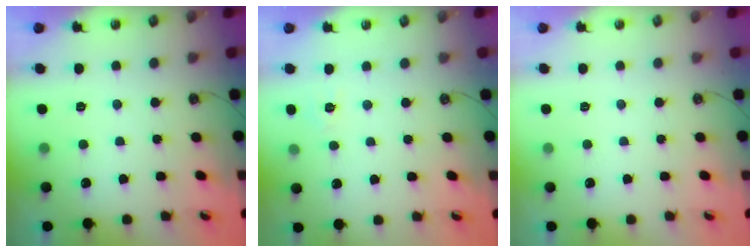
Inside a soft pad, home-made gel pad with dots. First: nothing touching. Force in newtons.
{"total": 4.8, "press": 4.8, "slide": 0.7}
{"total": 0.0}